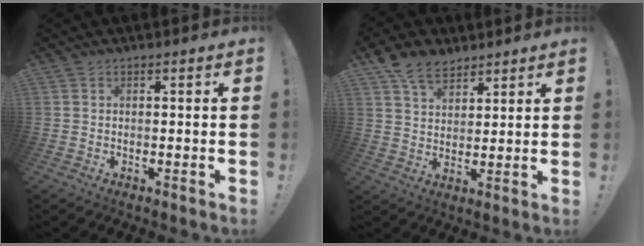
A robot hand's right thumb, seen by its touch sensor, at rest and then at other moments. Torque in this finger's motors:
{"motor_torque": [1.14, 1.49, 1.07, 0.83, 0.32]}